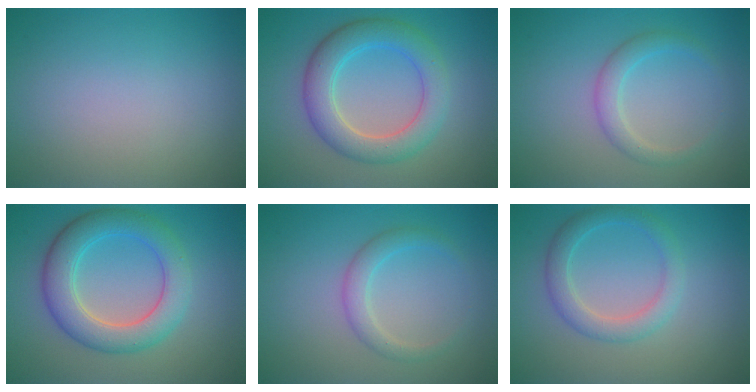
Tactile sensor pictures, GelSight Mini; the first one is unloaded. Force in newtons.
{"total": 5.5, "press": 5.5, "slide": 0.2}
{"total": 2.2, "press": 2.2, "slide": 0.0}
{"total": 5.9, "press": 5.9, "slide": 0.0}
{"total": 2.2, "press": 2.2, "slide": 0.0}
{"total": 3.0, "press": 3.0, "slide": 0.0}